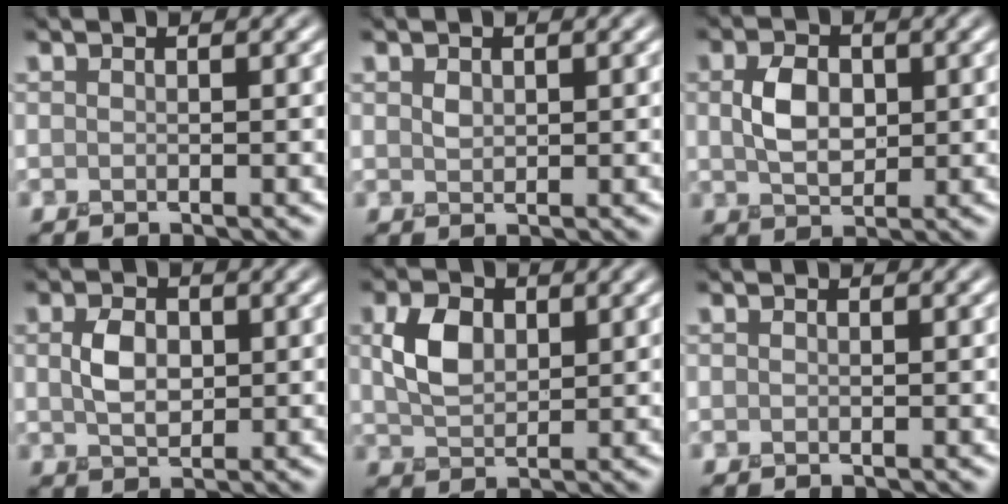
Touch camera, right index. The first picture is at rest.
{"total": 0.9, "force": [0.2, 0.6, 0.5], "torque": [-0.009, -0.003, 0.006]}
{"total": 3.3, "force": [0.0, 2.3, 2.3], "torque": [-0.050, -0.005, -0.001]}
{"total": 2.6, "force": [0.0, 1.9, 1.8], "torque": [-0.040, -0.006, -0.001]}
{"total": 3.6, "force": [0.5, 2.5, 2.6], "torque": [-0.055, -0.001, 0.006]}
{"total": 0.0}